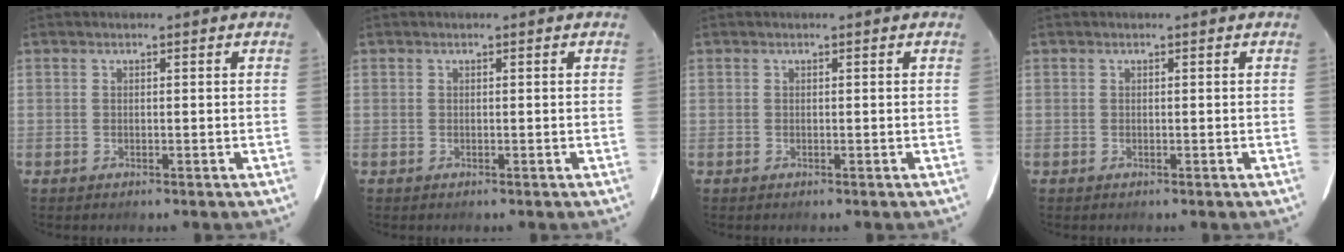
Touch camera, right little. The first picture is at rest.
{"total": 0.0}
{"total": 0.0}
{"total": 0.0}